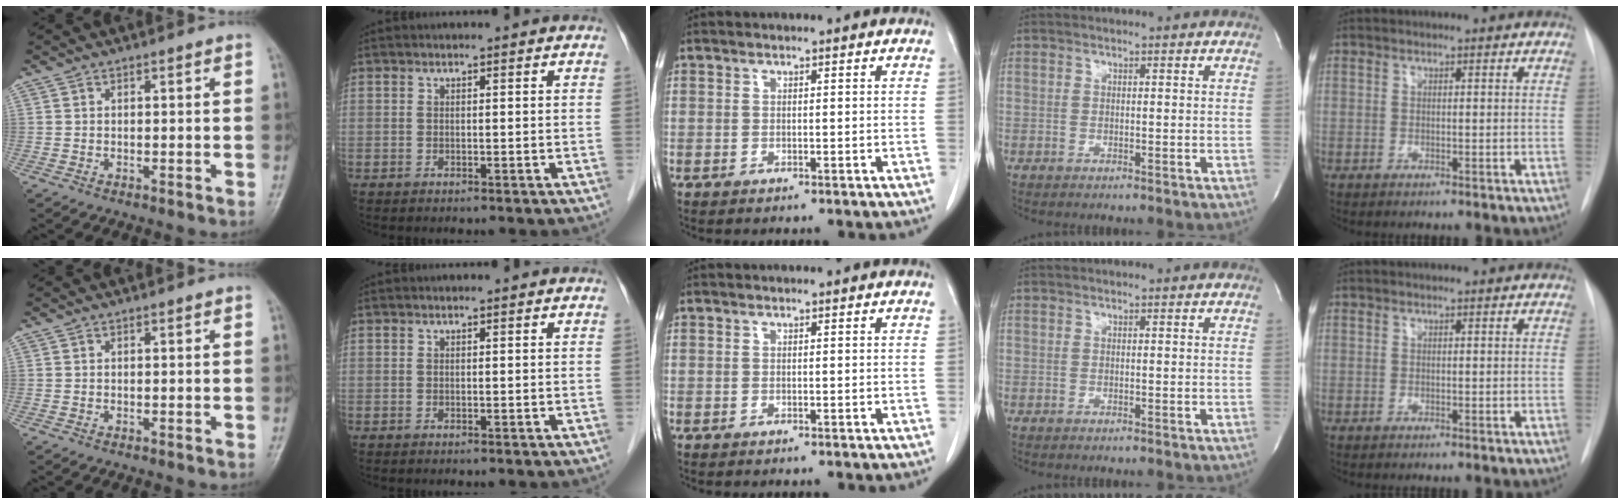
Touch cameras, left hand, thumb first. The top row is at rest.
{}